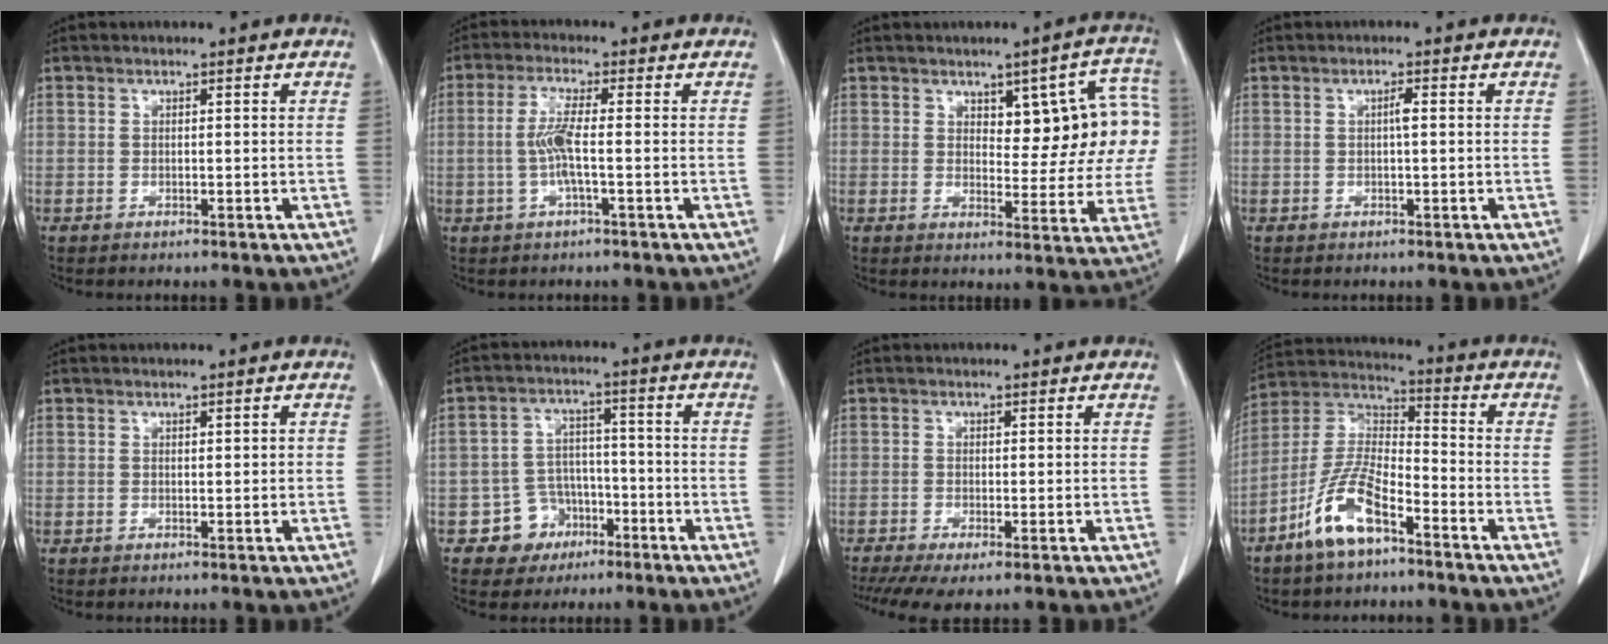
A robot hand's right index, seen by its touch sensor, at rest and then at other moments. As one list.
[{"total": 4.9, "force": [-0.5, 0.1, 4.9], "torque": [-0.103, 0.003, -0.011]}, {"total": 11.0, "force": [2.9, 4.5, 9.6], "torque": [-0.095, 0.025, 0.038]}, {"total": 1.3, "force": [0.1, 0.1, 1.3], "torque": [-0.023, 0.003, 0.001]}, {"total": 0.8, "force": [0.1, 0.2, 0.7], "torque": [-0.011, 0.002, 0.003]}, {"total": 6.4, "force": [-3.3, 5.5, 0.6], "torque": [0.000, 0.016, -0.046]}, {"total": 5.0, "force": [-3.1, 1.1, 3.7], "torque": [-0.063, -0.012, -0.052]}, {"total": 11.2, "force": [-6.7, 3.4, 8.3], "torque": [-0.181, 0.000, -0.131]}]